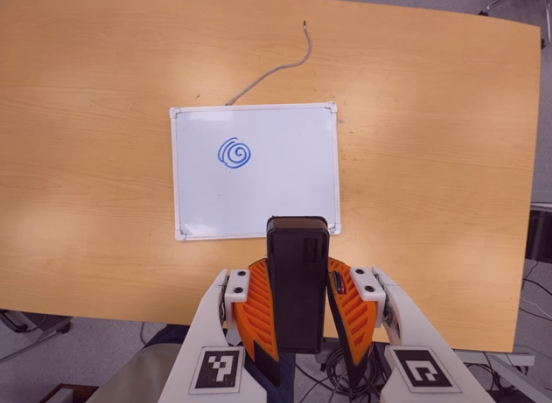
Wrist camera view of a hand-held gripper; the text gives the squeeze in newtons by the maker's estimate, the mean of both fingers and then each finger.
{"total": 10.8, "left": 8.6, "right": 12.9}